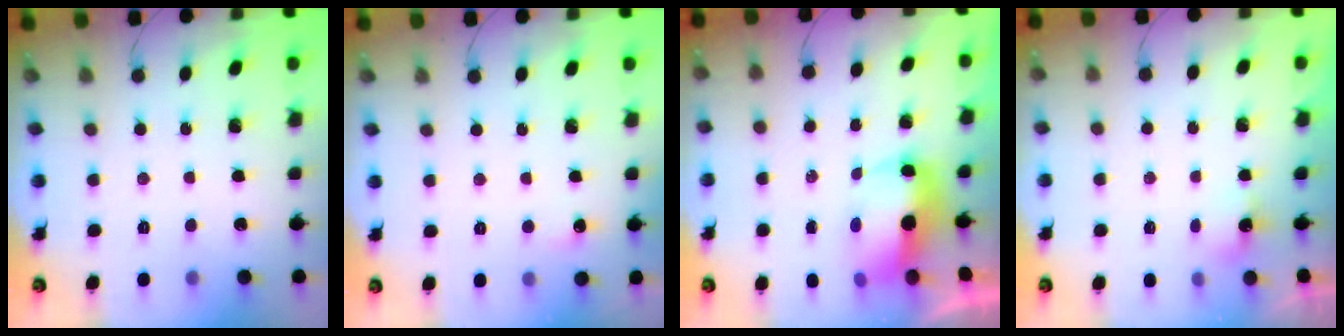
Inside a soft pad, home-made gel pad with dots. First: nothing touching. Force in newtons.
{"total": 3.8, "press": 3.6, "slide": 1.1}
{"total": 7.2, "press": 7.0, "slide": 1.4}
{"total": 2.7, "press": 2.6, "slide": 0.6}